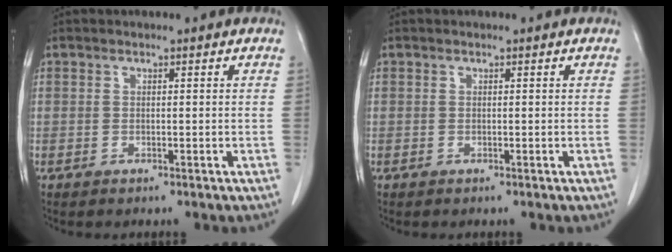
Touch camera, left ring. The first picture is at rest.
{"total": 0.0}